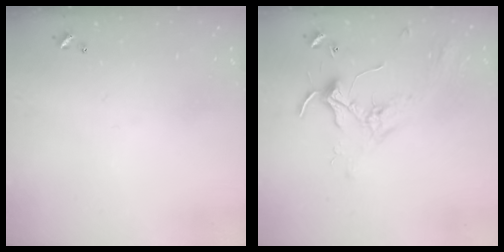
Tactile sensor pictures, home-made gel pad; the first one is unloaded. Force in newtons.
{"total": 2.2, "press": 2.1, "slide": 0.4}